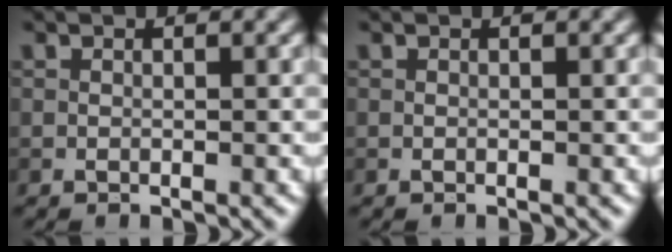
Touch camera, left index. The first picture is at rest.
{"total": 0.0}